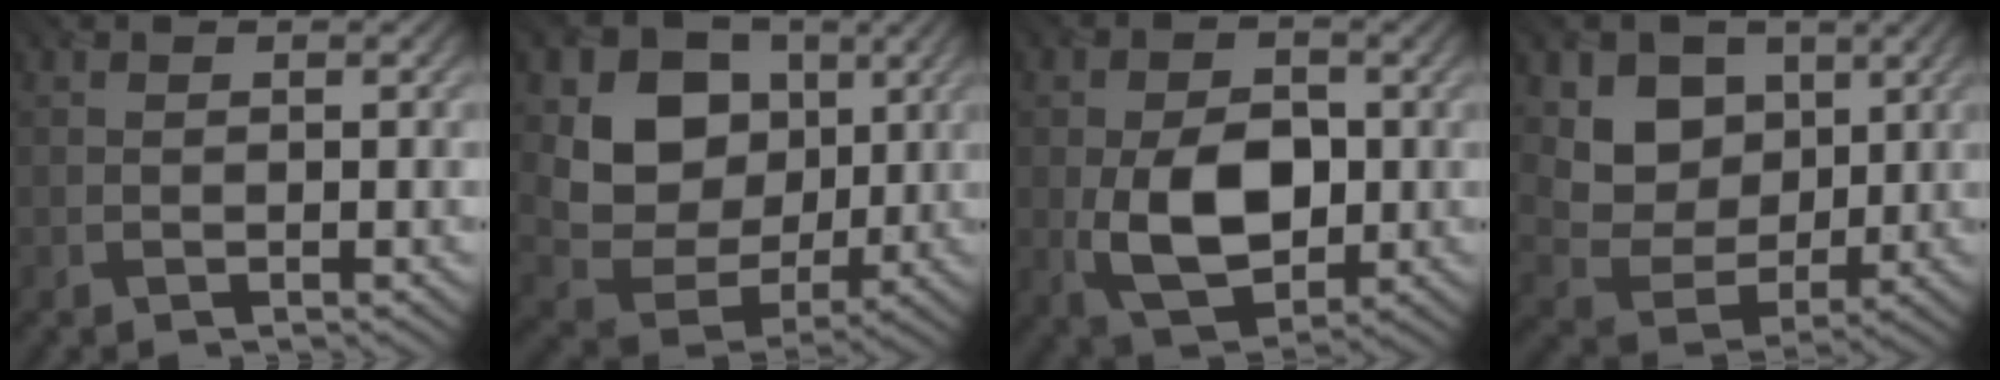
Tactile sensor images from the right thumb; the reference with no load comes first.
{"total": 10.7, "force": [3.0, 8.7, 5.4], "torque": [-0.116, -0.014, 0.045]}
{"total": 8.9, "force": [-1.2, 5.8, 6.7], "torque": [-0.133, -0.011, -0.023]}
{"total": 8.3, "force": [3.4, 6.5, 3.8], "torque": [-0.096, -0.029, 0.065]}